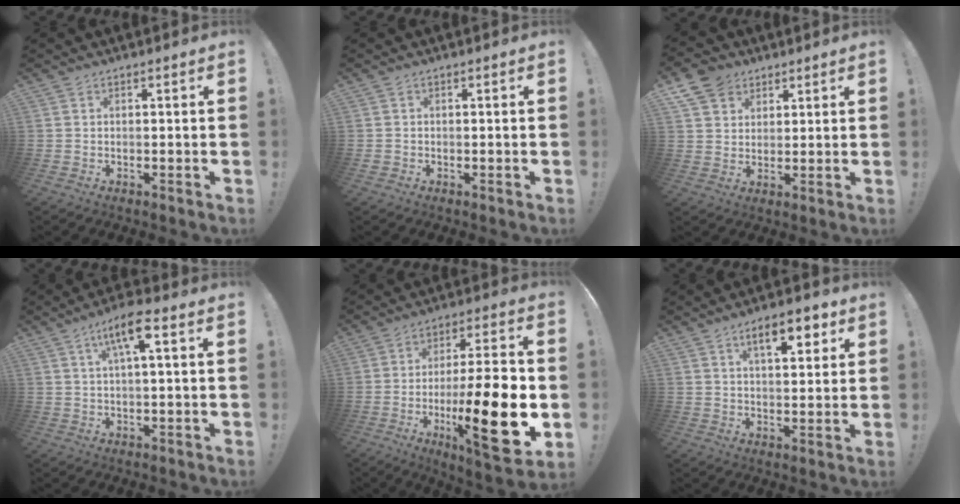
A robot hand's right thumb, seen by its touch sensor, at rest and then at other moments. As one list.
[{"total": 0.8, "force": [-0.4, 0.6, 0.2], "torque": [-0.003, 0.003, -0.008]}, {"total": 8.6, "force": [5.3, 6.3, 2.2], "torque": [-0.039, -0.029, 0.108]}, {"total": 8.5, "force": [2.8, 1.7, 7.8], "torque": [-0.125, -0.005, 0.042]}, {"total": 23.6, "force": [-5.6, 5.8, 22.2], "torque": [-0.363, 0.013, -0.086]}, {"total": 9.3, "force": [4.6, 3.4, 7.3], "torque": [-0.100, -0.010, 0.073]}]